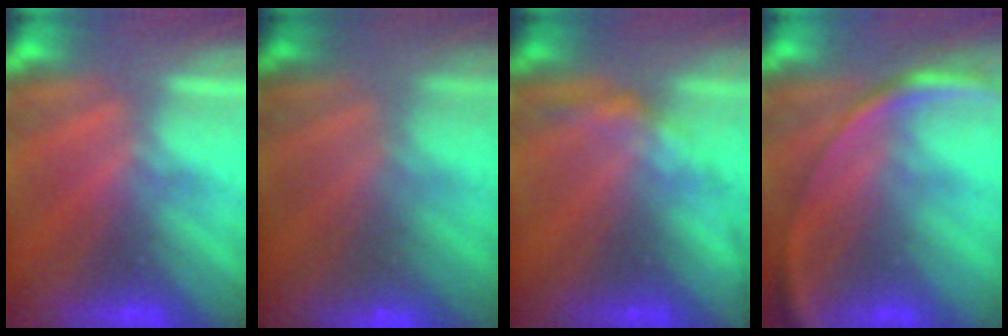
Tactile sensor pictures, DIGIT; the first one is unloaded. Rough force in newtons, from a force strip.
{"total": 2.3}
{"total": 2.4}
{"total": 2.7}